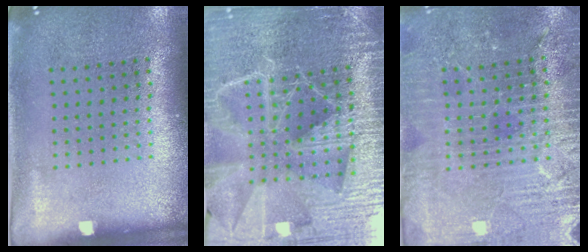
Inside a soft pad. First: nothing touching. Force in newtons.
{"total": 5.1, "press": 4.7, "slide": 2.1}
{"total": 4.1, "press": 3.9, "slide": 1.2}